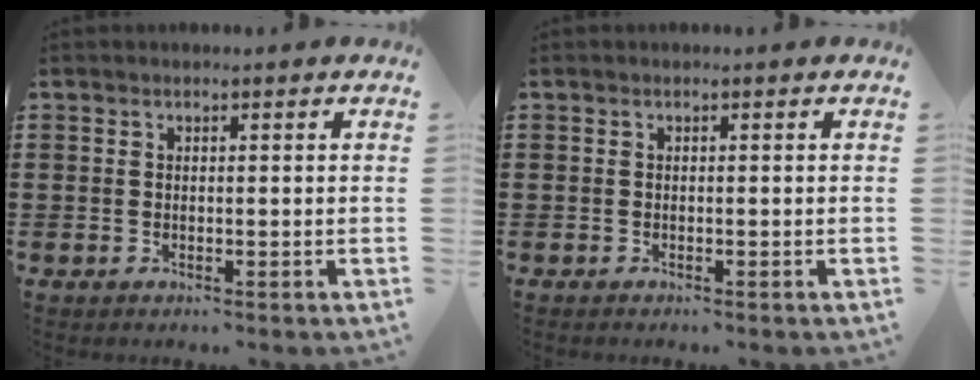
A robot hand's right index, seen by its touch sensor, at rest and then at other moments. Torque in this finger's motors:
{"motor_torque": [0.20, 0.31, 0.01, 0.01]}